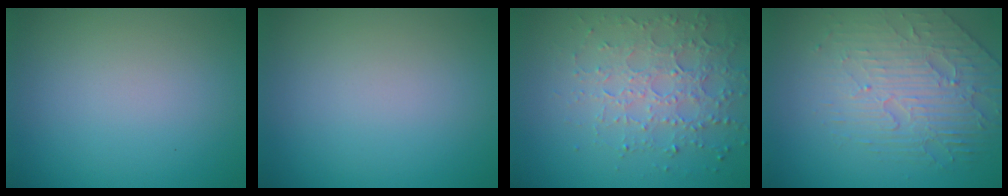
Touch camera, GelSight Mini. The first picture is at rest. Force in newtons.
{"total": 0.0}
{"total": 4.0, "press": 4.0, "slide": 0.3}
{"total": 4.3, "press": 4.0, "slide": 1.7}